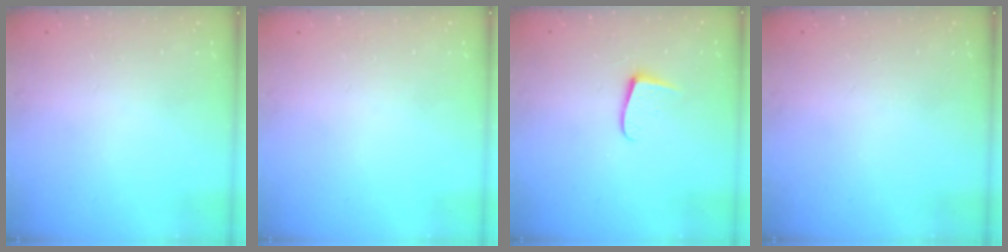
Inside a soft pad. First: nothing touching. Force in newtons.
{"total": 0.0}
{"total": 5.9, "press": 5.8, "slide": 0.5}
{"total": 0.0}